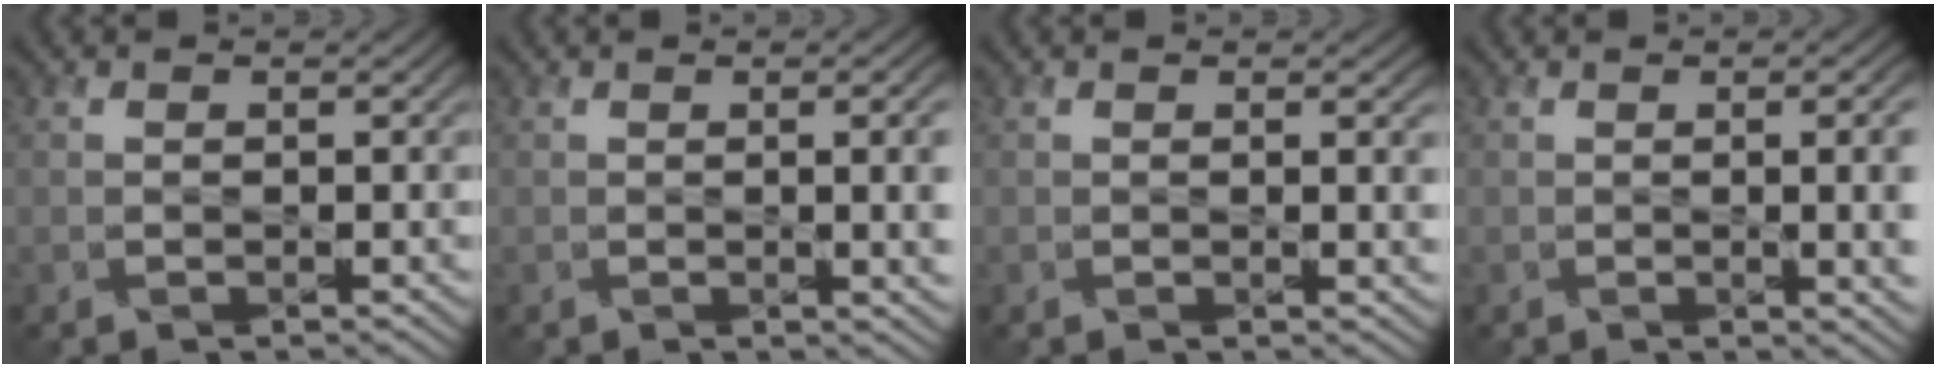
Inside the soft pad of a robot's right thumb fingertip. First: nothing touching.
{"total": 6.0, "force": [-0.4, 1.9, 5.7], "torque": [-0.058, -0.002, 0.002]}
{"total": 1.9, "force": [0.2, 0.2, 1.8], "torque": [-0.030, 0.000, 0.003]}
{"total": 8.3, "force": [-0.7, 3.1, 7.6], "torque": [-0.064, 0.001, -0.001]}